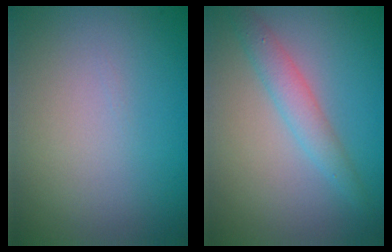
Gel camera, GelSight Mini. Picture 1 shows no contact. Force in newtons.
{"total": 2.5, "press": 2.5, "slide": 0.0}